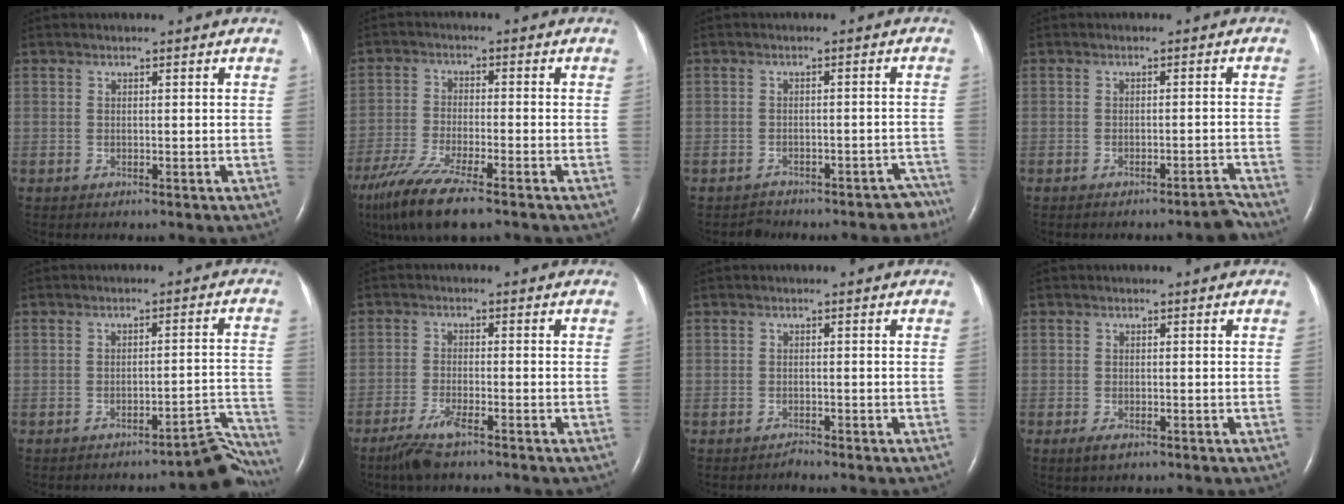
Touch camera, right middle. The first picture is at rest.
{"total": 11.7, "force": [-8.6, 1.5, 7.9], "torque": [-0.156, -0.031, -0.149]}
{"total": 6.0, "force": [-5.4, 2.6, 0.3], "torque": [0.024, 0.027, -0.062]}
{"total": 2.6, "force": [-2.4, -0.1, 0.9], "torque": [-0.006, 0.006, -0.032]}
{"total": 7.3, "force": [-7.0, 0.5, 2.2], "torque": [0.012, 0.040, -0.089]}
{"total": 4.6, "force": [-3.4, 0.5, 3.1], "torque": [-0.079, -0.012, -0.064]}
{"total": 0.7, "force": [-0.7, 0.0, -0.1], "torque": [0.001, -0.003, -0.012]}
{"total": 1.7, "force": [-0.9, 0.6, 1.2], "torque": [-0.030, -0.003, -0.015]}